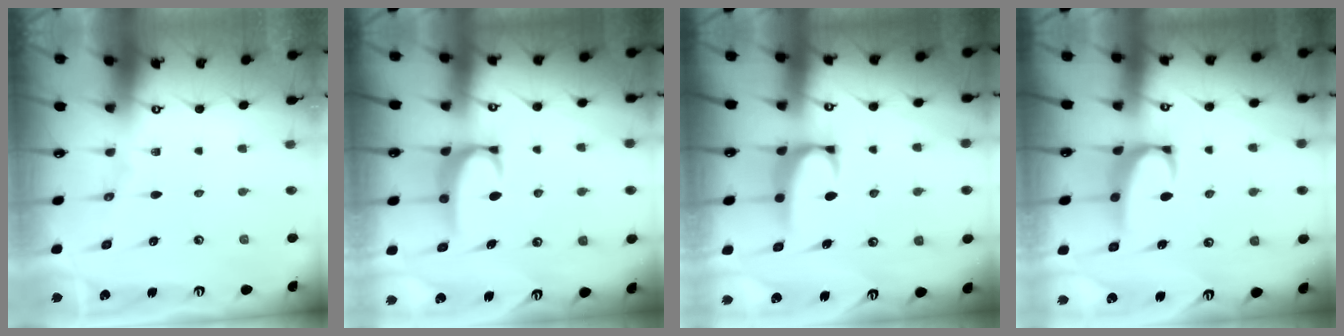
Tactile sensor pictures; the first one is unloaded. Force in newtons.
{"total": 2.9, "press": 2.8, "slide": 0.5}
{"total": 2.2, "press": 2.2, "slide": 0.3}
{"total": 3.5, "press": 3.4, "slide": 0.8}